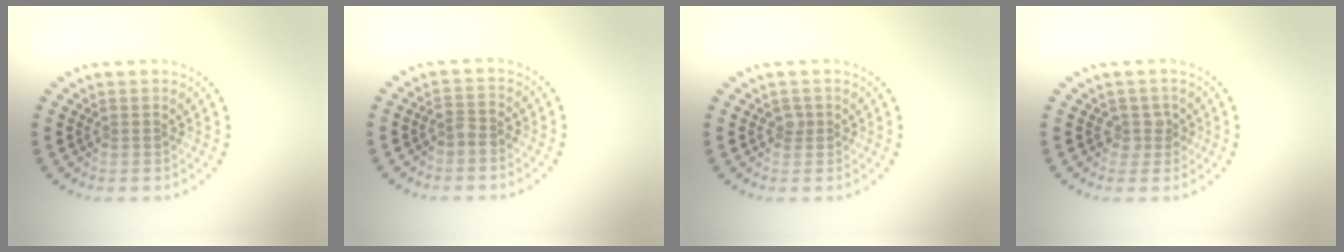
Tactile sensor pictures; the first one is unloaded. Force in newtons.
{"total": 1.3, "press": 1.1, "slide": 0.7}
{"total": 0.8, "press": 0.6, "slide": 0.6}
{"total": 1.3, "press": 1.1, "slide": 0.7}